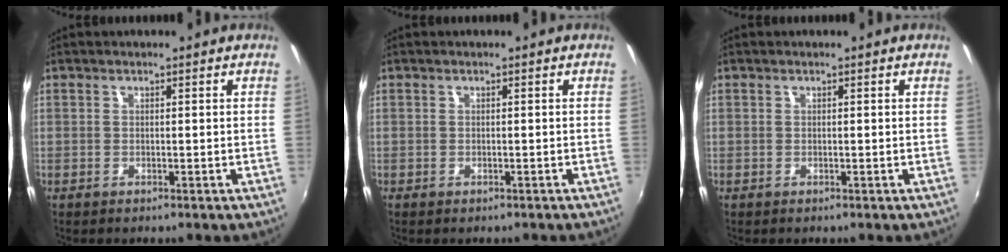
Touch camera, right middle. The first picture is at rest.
{"total": 0.0}
{"total": 0.0}